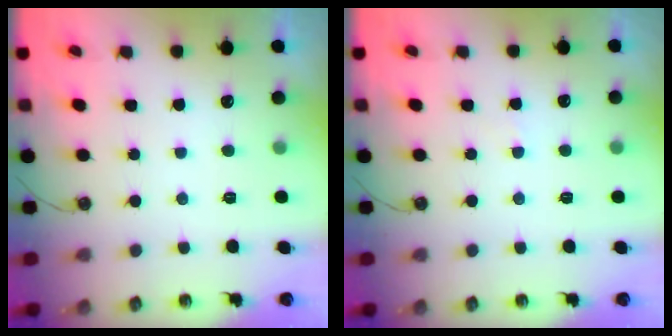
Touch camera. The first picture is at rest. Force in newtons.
{"total": 1.9, "press": 1.9, "slide": 0.3}